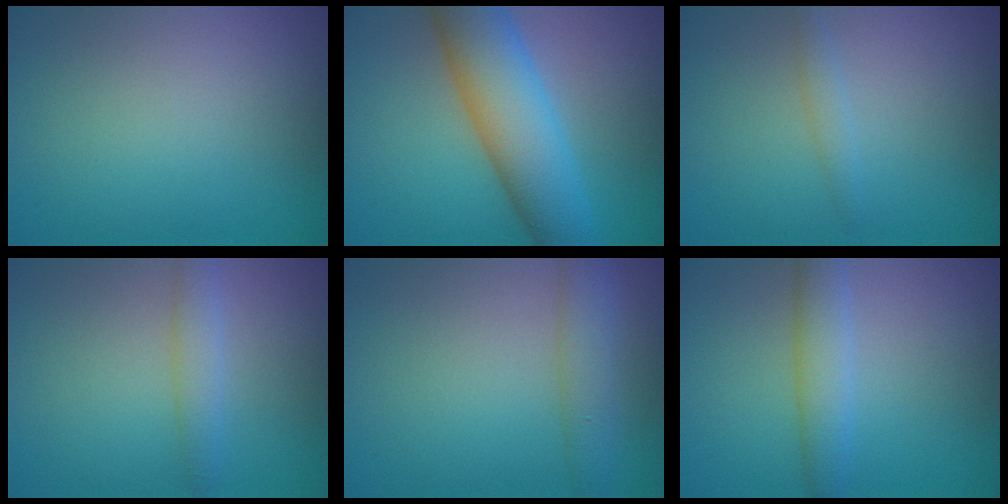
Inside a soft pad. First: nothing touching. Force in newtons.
{"total": 8.8, "press": 8.8, "slide": 0.2}
{"total": 1.1, "press": 1.1, "slide": 0.0}
{"total": 2.1, "press": 2.1, "slide": 0.0}
{"total": 3.0, "press": 3.0, "slide": 0.2}
{"total": 3.2, "press": 3.1, "slide": 0.3}